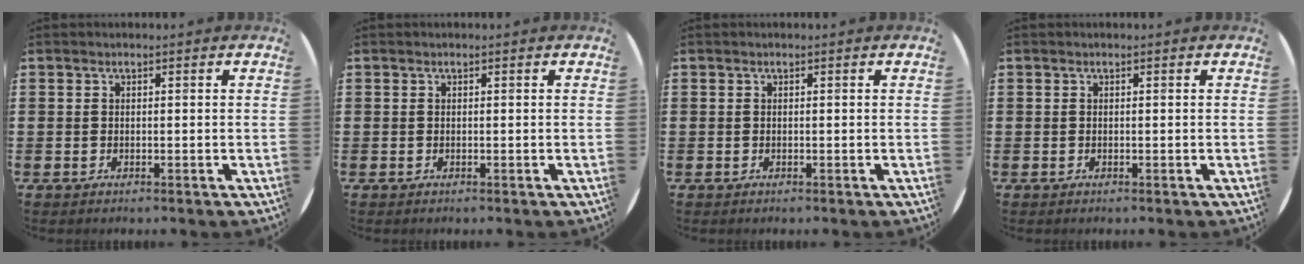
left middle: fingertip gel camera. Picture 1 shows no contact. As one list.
[{"total": 0.0}, {"total": 0.0}, {"total": 0.0}]